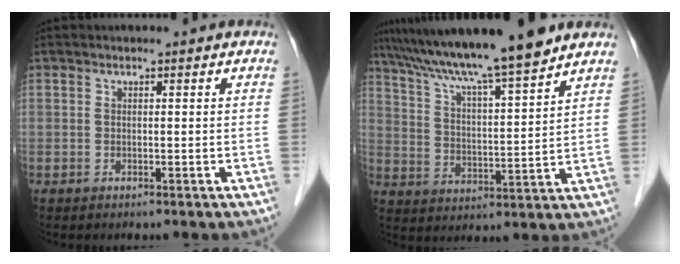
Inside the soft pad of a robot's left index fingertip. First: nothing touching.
{"total": 15.3, "force": [12.8, -0.6, 8.4], "torque": [-0.144, 0.012, 0.211]}